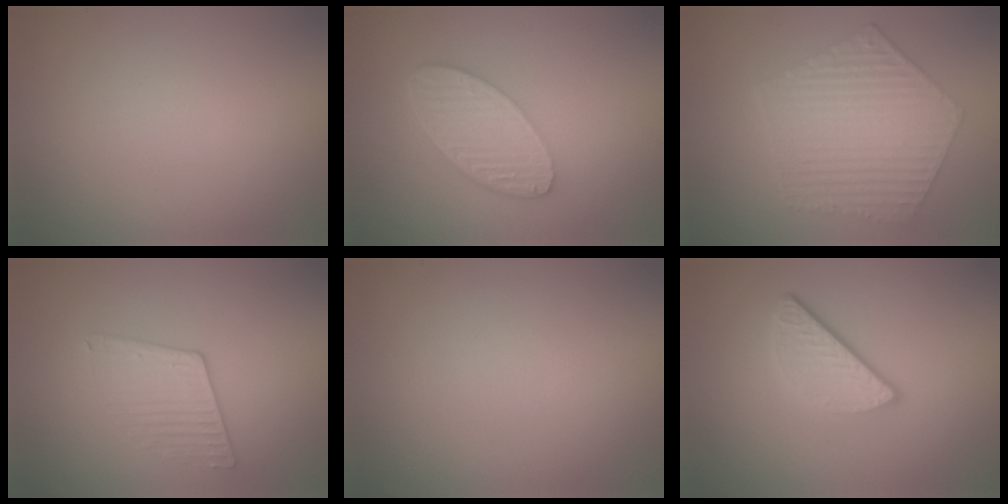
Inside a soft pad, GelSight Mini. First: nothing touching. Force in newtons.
{"total": 5.6, "press": 4.2, "slide": 3.7}
{"total": 6.9, "press": 5.0, "slide": 4.8}
{"total": 2.0, "press": 1.5, "slide": 1.3}
{"total": 0.0}
{"total": 3.4, "press": 2.6, "slide": 2.2}